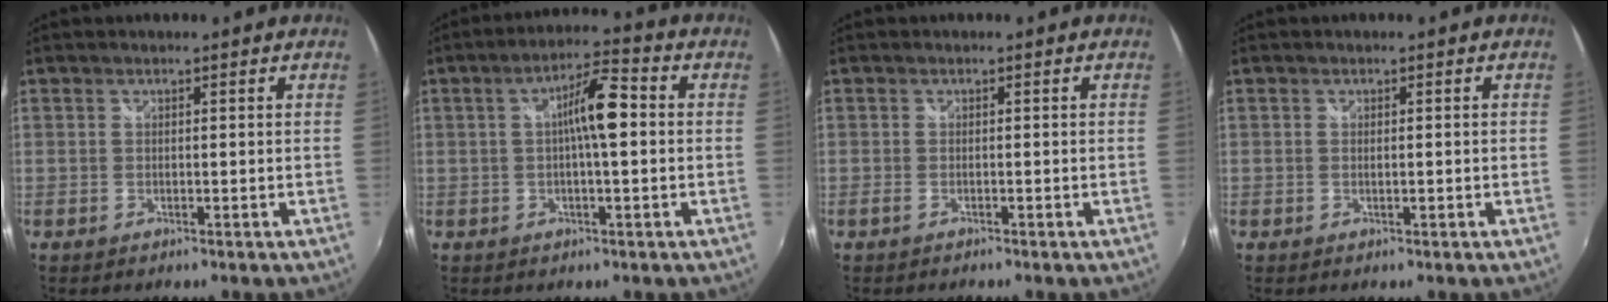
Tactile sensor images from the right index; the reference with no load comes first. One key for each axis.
{"total": 7.4, "fx": 0.4, "fy": 1.3, "fz": 7.3, "tx": -0.122, "ty": 0.016, "tz": 0.006}
{"total": 1.0, "fx": -0.8, "fy": 0.2, "fz": 0.5, "tx": -0.011, "ty": -0.003, "tz": -0.016}
{"total": 0.7, "fx": -0.2, "fy": 0.3, "fz": 0.6, "tx": -0.009, "ty": -0.001, "tz": -0.003}